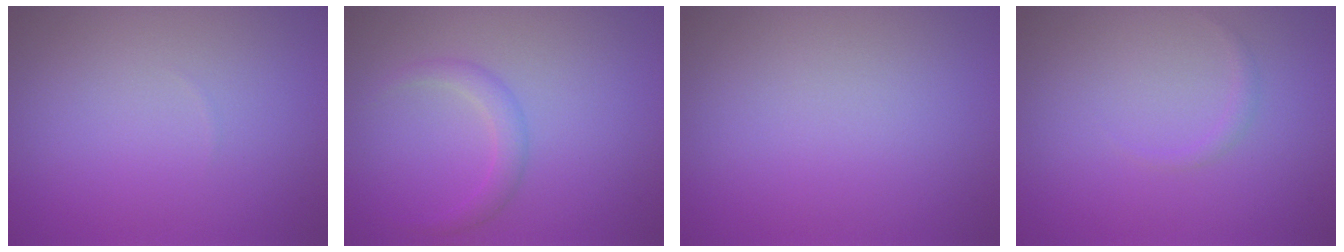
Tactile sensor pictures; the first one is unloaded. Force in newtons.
{"total": 1.7, "press": 1.7, "slide": 0.1}
{"total": 0.0}
{"total": 0.6, "press": 0.6, "slide": 0.1}